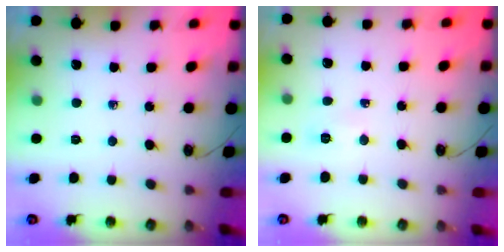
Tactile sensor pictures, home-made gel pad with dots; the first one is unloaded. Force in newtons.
{"total": 4.3, "press": 4.1, "slide": 1.0}